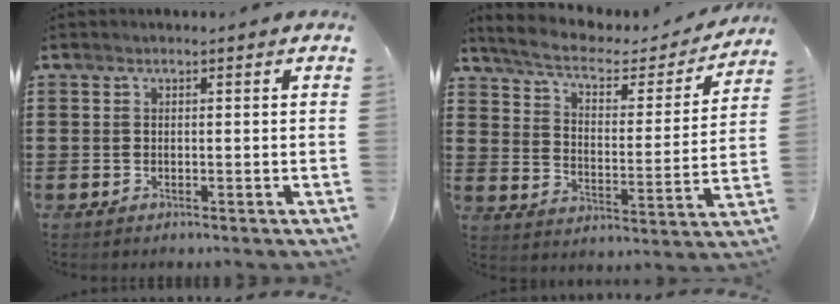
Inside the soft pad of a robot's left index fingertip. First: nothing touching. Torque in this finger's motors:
{"motor_torque": [0.95, -1.19, 0.07, -0.02]}